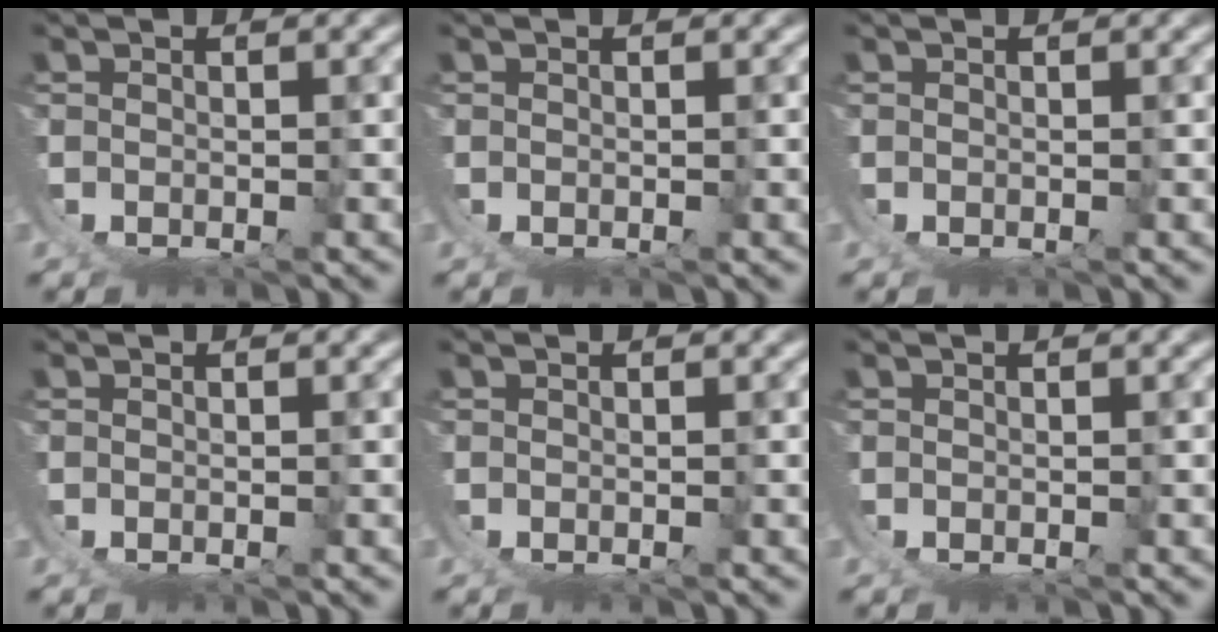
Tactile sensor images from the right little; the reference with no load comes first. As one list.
[{"total": 0.0}, {"total": 0.0}, {"total": 0.0}, {"total": 0.0}, {"total": 0.0}]